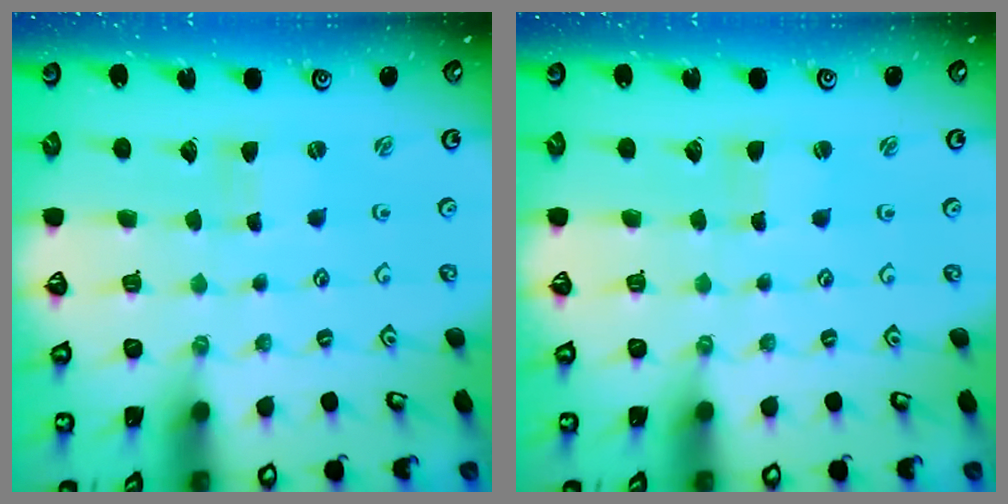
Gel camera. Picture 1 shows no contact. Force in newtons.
{"total": 0.7, "press": 0.7, "slide": 0.1}